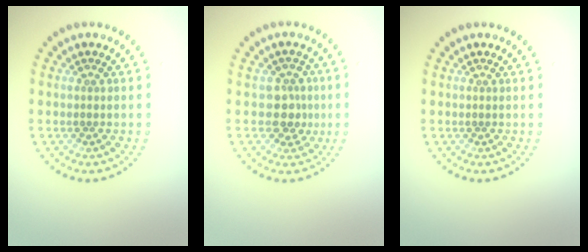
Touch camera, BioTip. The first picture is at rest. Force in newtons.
{"total": 2.6, "press": 2.4, "slide": 1.1}
{"total": 0.0}